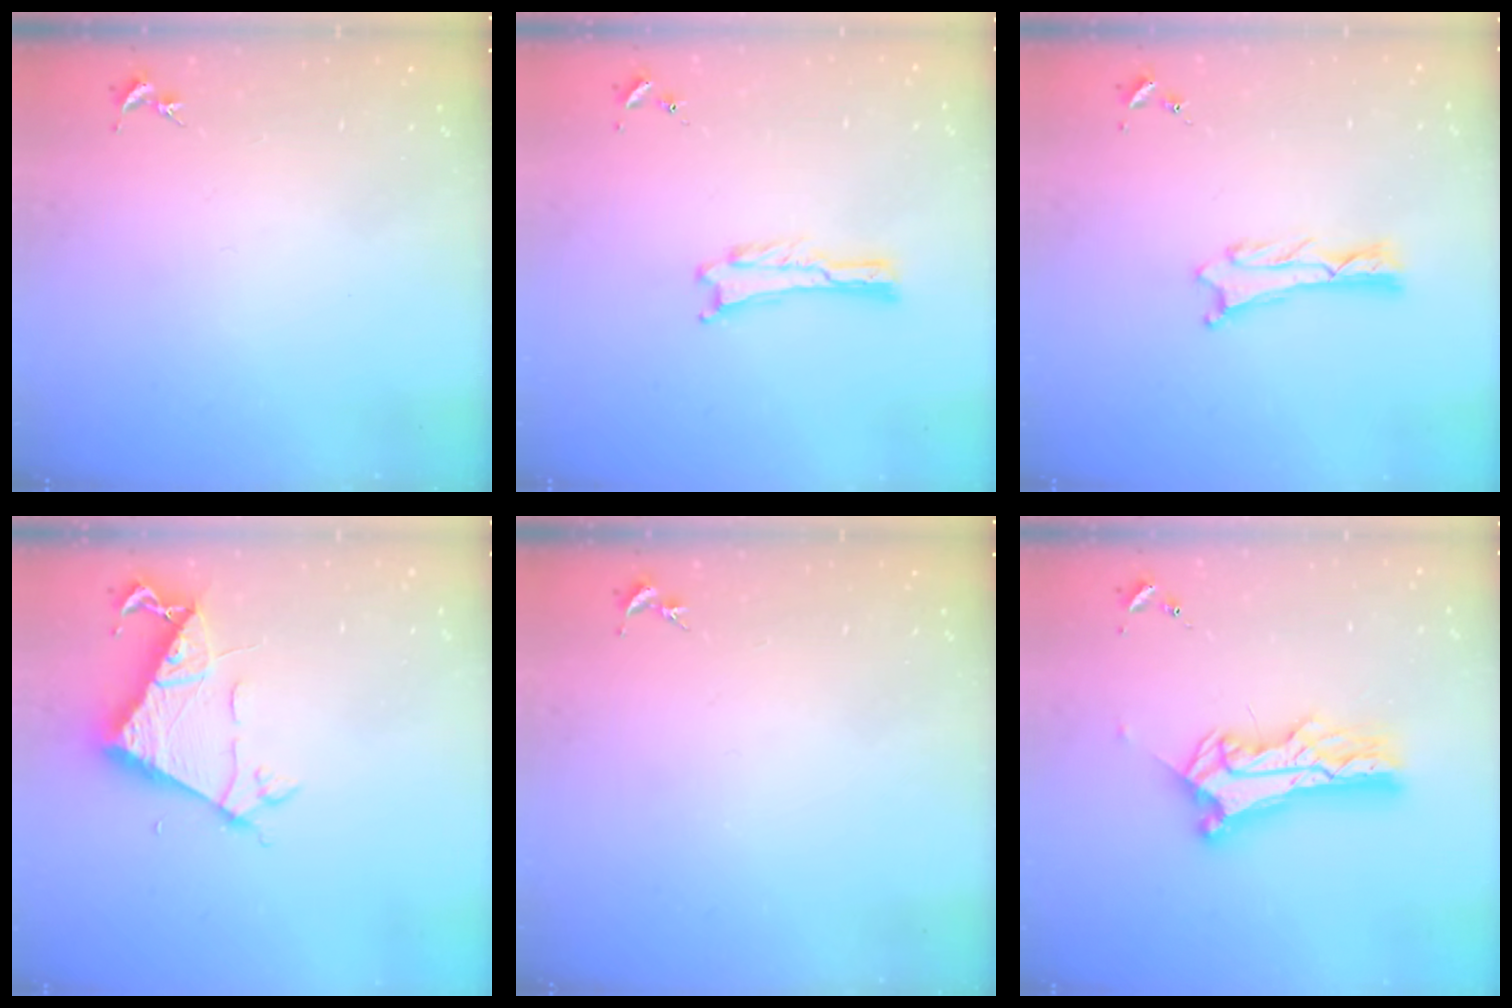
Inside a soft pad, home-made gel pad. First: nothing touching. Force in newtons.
{"total": 0.0}
{"total": 1.3, "press": 1.2, "slide": 0.1}
{"total": 7.0, "press": 6.9, "slide": 0.6}
{"total": 0.0}
{"total": 10.5, "press": 10.5, "slide": 0.8}